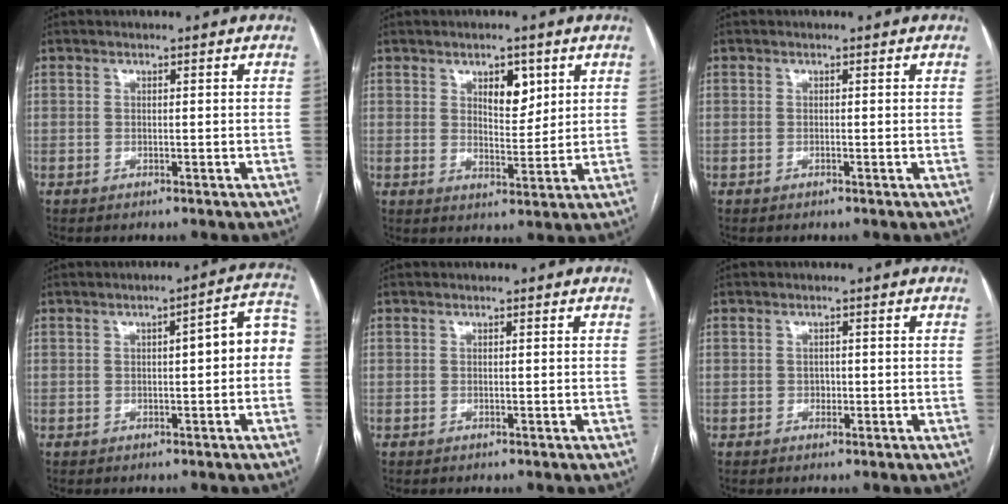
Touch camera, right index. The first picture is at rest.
{"total": 5.2, "force": [2.6, 2.4, 3.9], "torque": [-0.058, -0.002, 0.042]}
{"total": 0.0}
{"total": 6.9, "force": [0.2, 1.6, 6.7], "torque": [-0.078, 0.035, -0.003]}
{"total": 0.0}
{"total": 1.0, "force": [-0.3, 0.9, 0.5], "torque": [-0.005, 0.004, -0.004]}